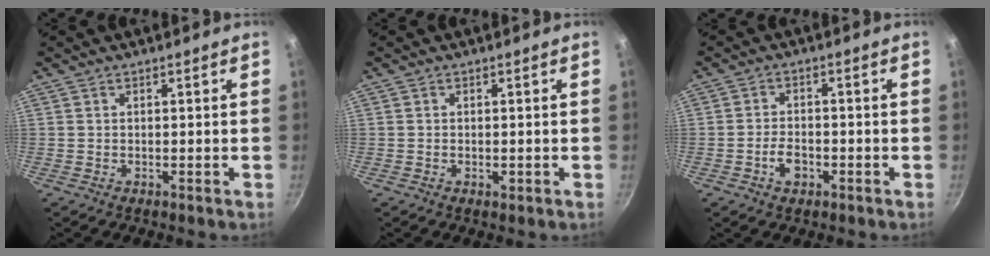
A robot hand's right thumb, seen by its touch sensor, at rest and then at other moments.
{"total": 0.8, "force": [-0.3, 0.4, 0.6], "torque": [-0.008, 0.000, -0.006]}
{"total": 3.9, "force": [-1.8, 2.4, 2.4], "torque": [-0.036, 0.016, -0.034]}